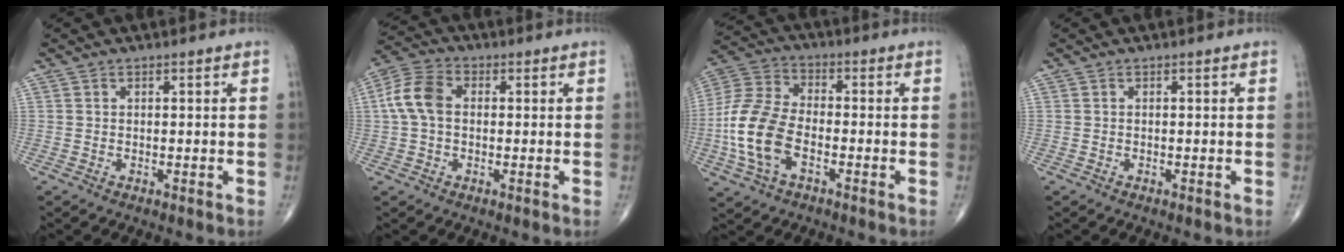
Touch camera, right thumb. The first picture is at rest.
{"total": 7.9, "force": [0.6, 5.3, 5.8], "torque": [-0.124, 0.024, 0.005]}
{"total": 13.8, "force": [-3.6, 7.8, 10.8], "torque": [-0.235, 0.021, -0.076]}
{"total": 0.0}